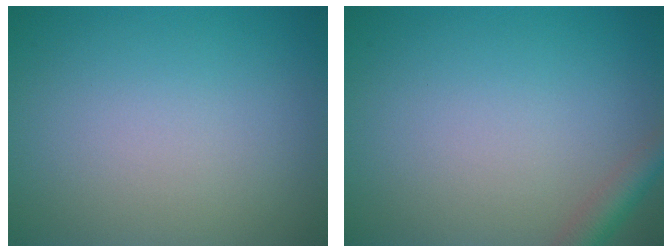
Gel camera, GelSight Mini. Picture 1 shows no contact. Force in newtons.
{"total": 2.3, "press": 2.3, "slide": 0.1}